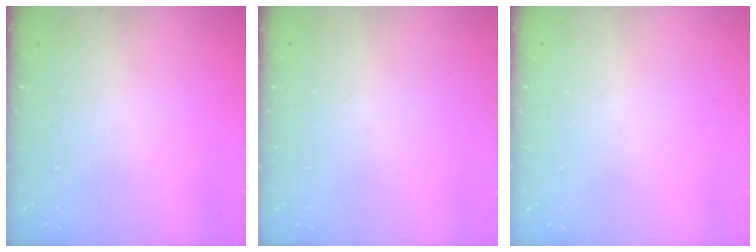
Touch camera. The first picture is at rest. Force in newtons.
{"total": 0.0}
{"total": 0.0}